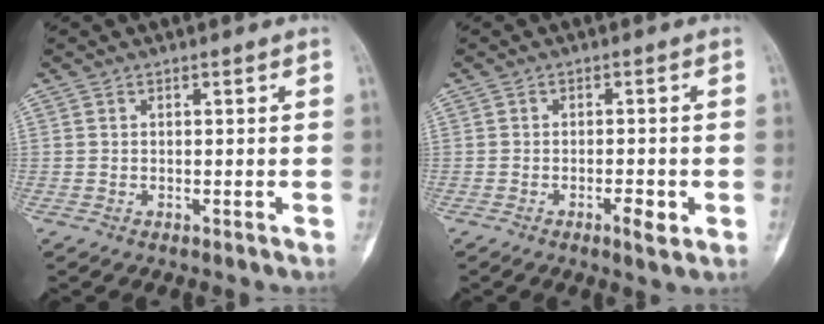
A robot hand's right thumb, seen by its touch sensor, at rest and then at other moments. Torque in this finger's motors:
{"motor_torque": [-0.40, 0.22, 0.05, 0.11, 0.05]}